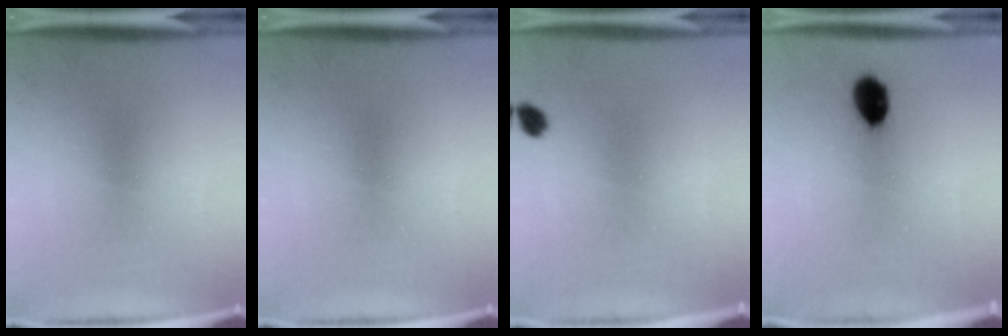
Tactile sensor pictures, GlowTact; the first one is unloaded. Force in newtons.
{"total": 0.0}
{"total": 1.9}
{"total": 5.9}